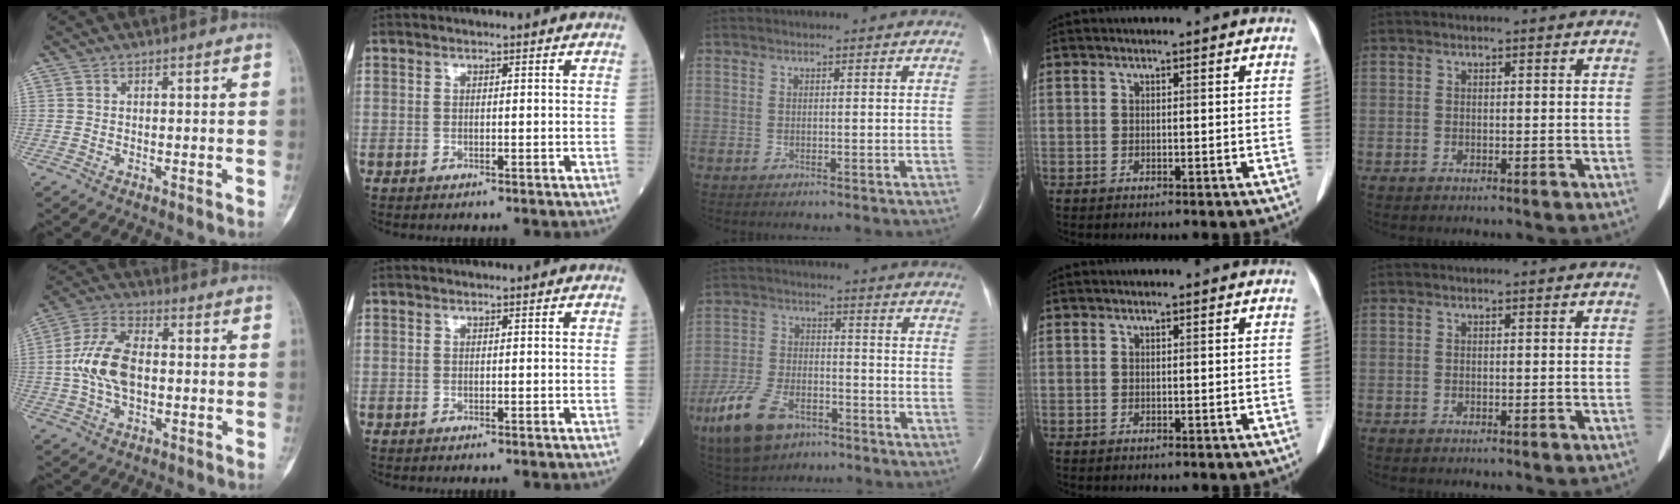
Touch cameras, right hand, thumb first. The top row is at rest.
{"thumb": {"total": 11.6, "force": [-0.2, 6.6, 9.5], "torque": [-0.187, 0.020, -0.007]}, "middle": {"total": 11.8, "force": [-6.9, 6.1, 7.4], "torque": [-0.167, -0.004, -0.123]}}